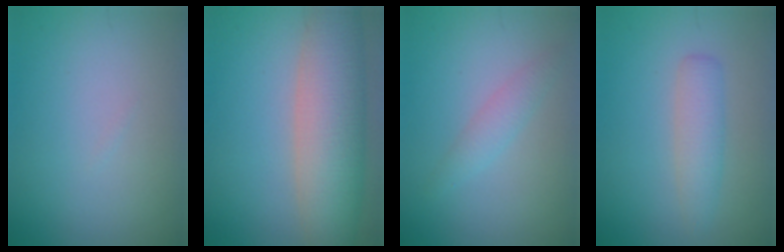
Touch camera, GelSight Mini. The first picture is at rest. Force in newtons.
{"total": 8.1, "press": 8.1, "slide": 0.7}
{"total": 1.6, "press": 1.6, "slide": 0.2}
{"total": 2.5, "press": 2.5, "slide": 0.0}